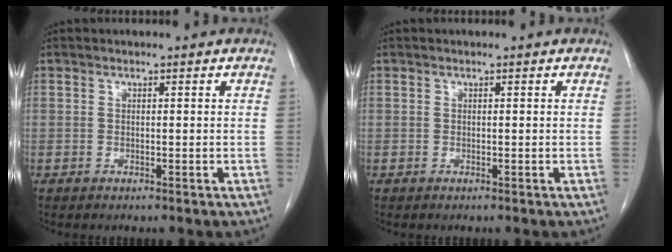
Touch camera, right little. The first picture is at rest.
{"total": 0.0}